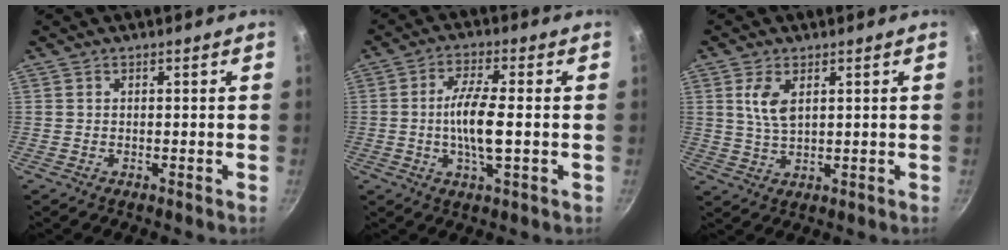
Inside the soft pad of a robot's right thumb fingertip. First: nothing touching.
{"total": 8.6, "force": [-0.6, 2.1, 8.3], "torque": [-0.167, 0.008, -0.018]}
{"total": 5.4, "force": [1.9, 2.7, 4.3], "torque": [-0.082, -0.011, 0.040]}